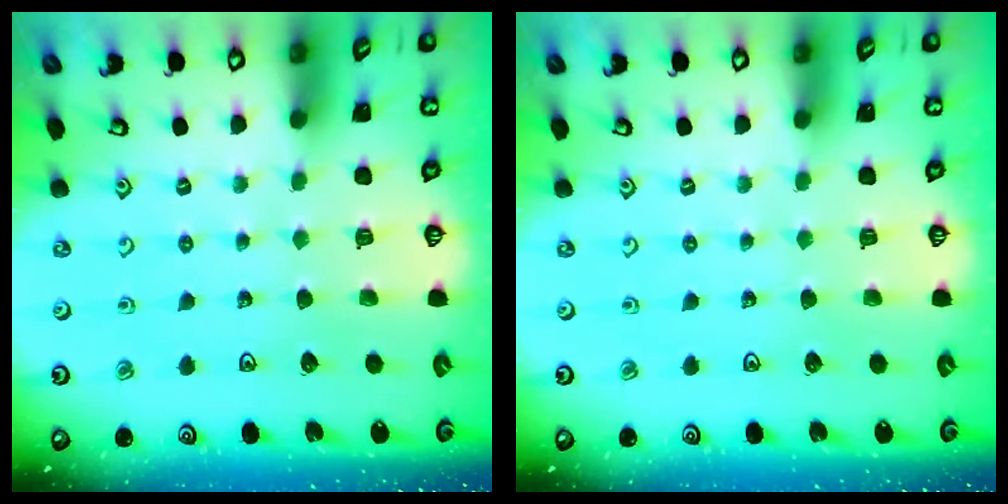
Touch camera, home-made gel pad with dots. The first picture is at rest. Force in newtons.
{"total": 0.0}